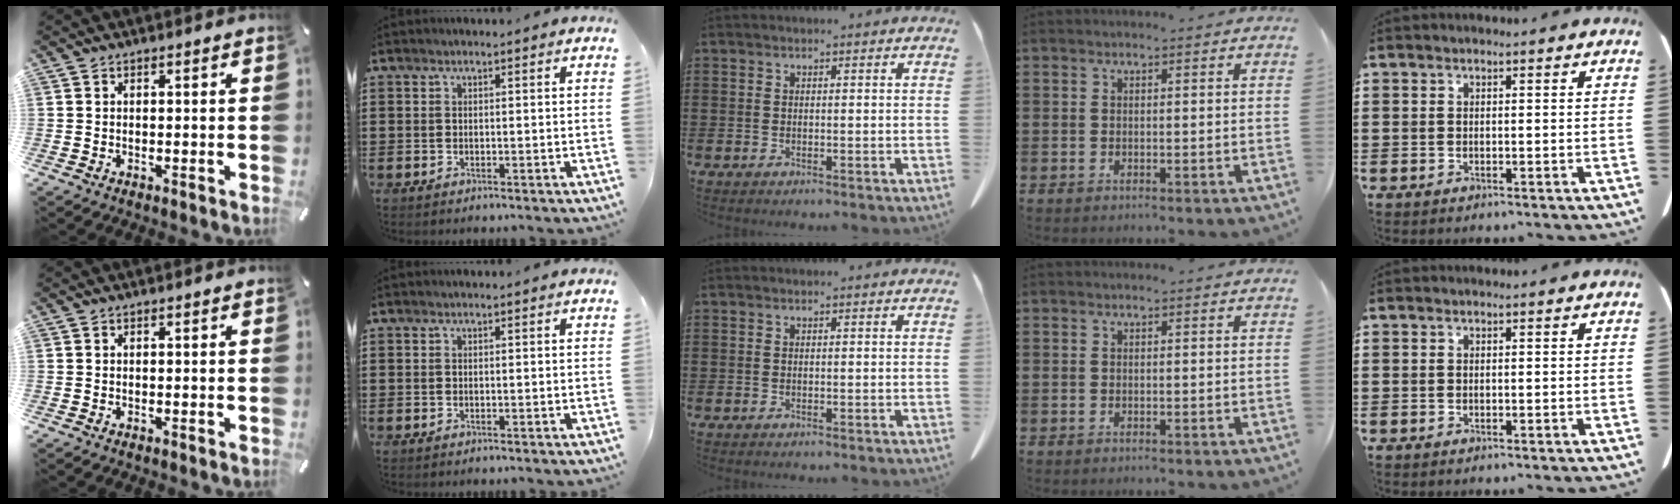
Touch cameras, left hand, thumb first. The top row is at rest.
{}